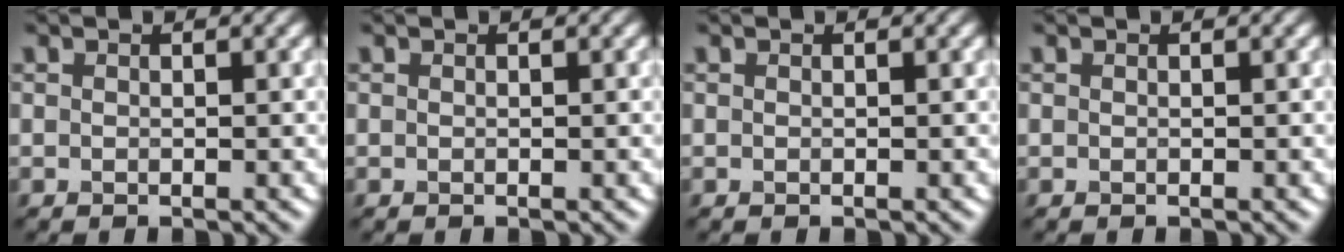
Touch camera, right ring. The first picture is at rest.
{"total": 0.0}
{"total": 0.0}
{"total": 0.0}